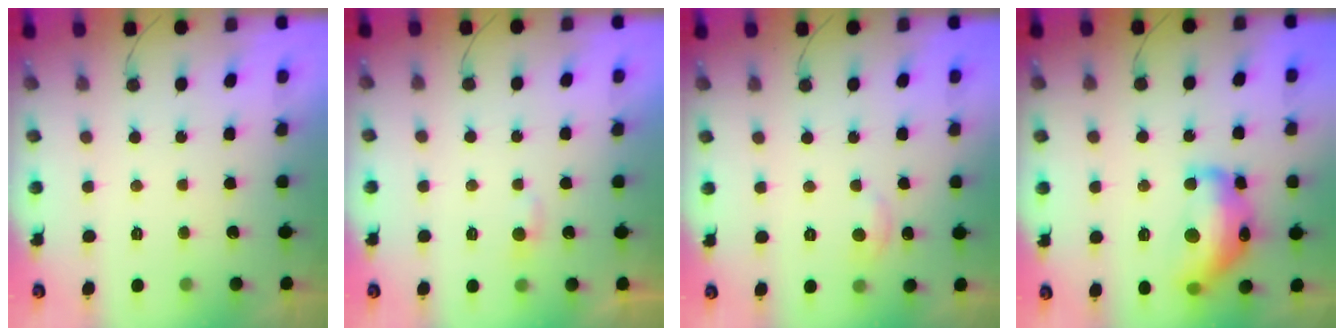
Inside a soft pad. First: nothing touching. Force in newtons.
{"total": 3.3, "press": 3.3, "slide": 0.4}
{"total": 3.4, "press": 3.4, "slide": 0.4}
{"total": 19.6, "press": 19.6, "slide": 1.1}